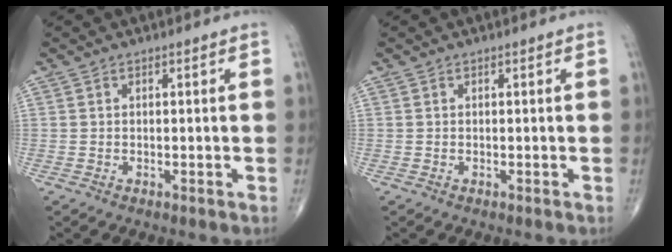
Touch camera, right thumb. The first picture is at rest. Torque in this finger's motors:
{"motor_torque": [-0.03, 0.03, 0.00, 0.00, 0.03]}